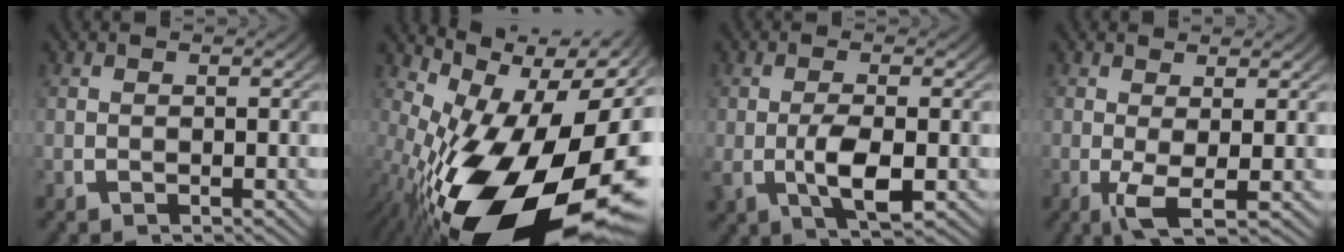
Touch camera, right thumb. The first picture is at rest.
{"total": 21.5, "force": [-2.4, 11.8, 17.7], "torque": [-0.303, -0.067, 0.000]}
{"total": 4.6, "force": [-0.5, 2.1, 4.0], "torque": [-0.076, -0.009, -0.004]}
{"total": 3.5, "force": [-0.4, 1.5, 3.2], "torque": [-0.066, -0.022, -0.003]}